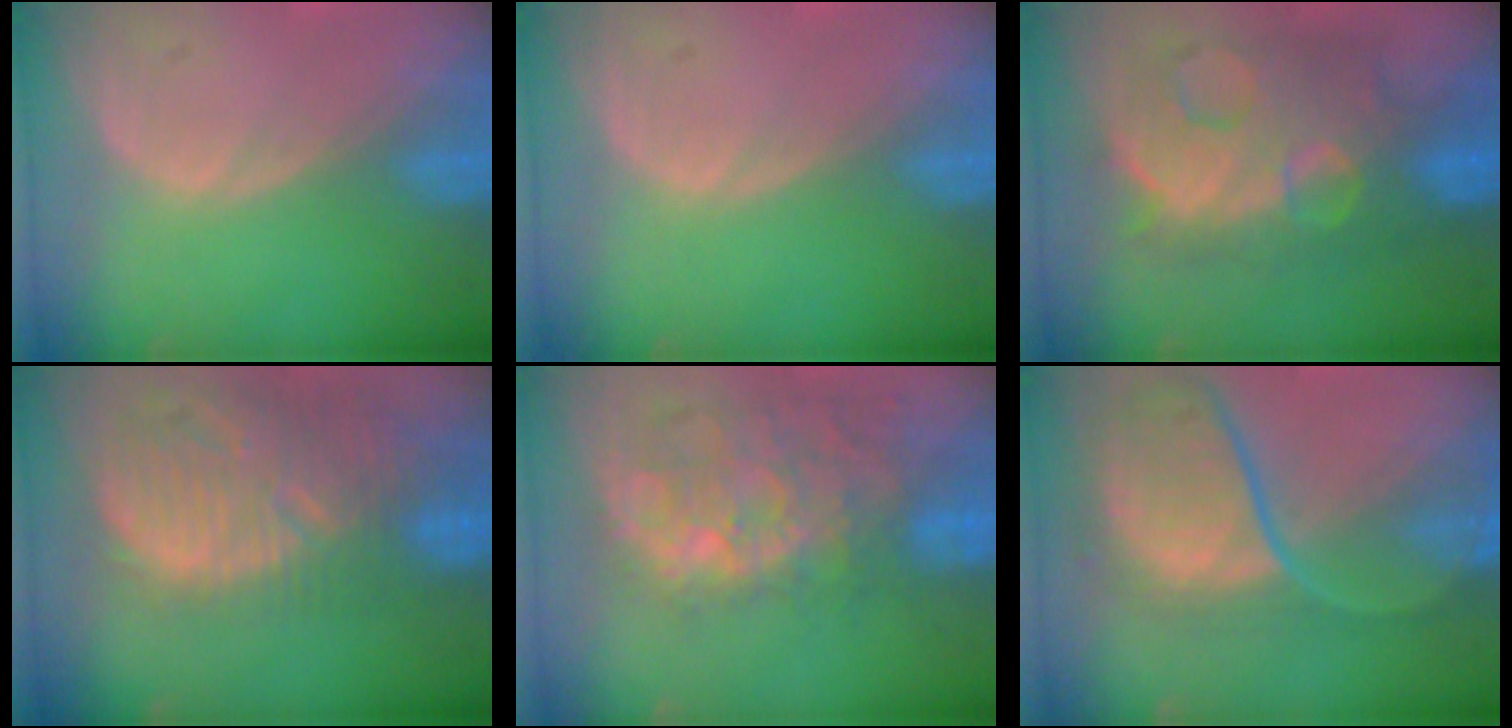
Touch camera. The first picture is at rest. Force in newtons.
{"total": 0.0}
{"total": 11.9, "press": 11.8, "slide": 1.3}
{"total": 12.6, "press": 11.2, "slide": 5.8}
{"total": 10.3, "press": 9.8, "slide": 3.2}
{"total": 10.5, "press": 9.6, "slide": 4.1}